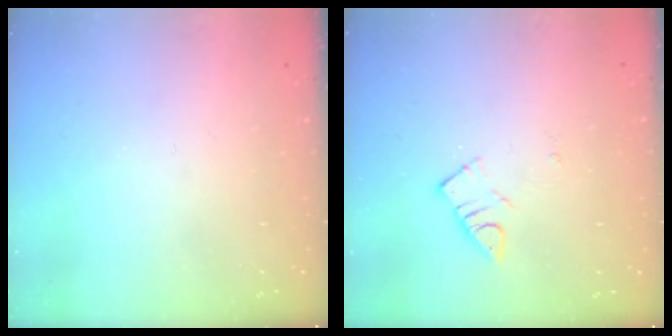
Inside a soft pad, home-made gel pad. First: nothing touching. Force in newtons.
{"total": 2.8, "press": 2.7, "slide": 0.3}